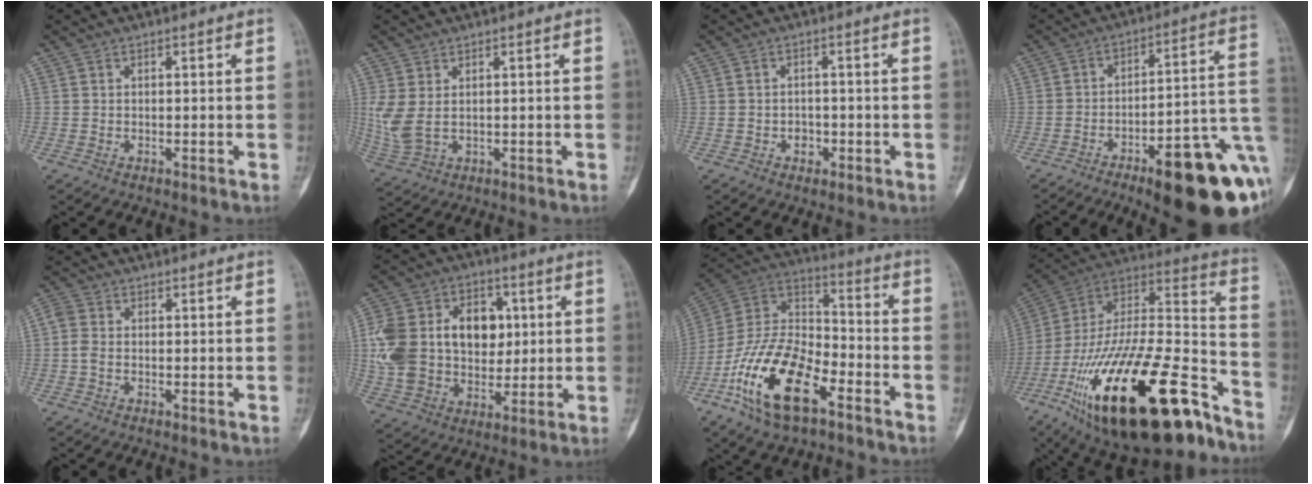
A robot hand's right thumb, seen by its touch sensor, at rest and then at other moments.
{"total": 5.8, "force": [1.0, 3.0, 4.8], "torque": [-0.125, 0.000, 0.034]}
{"total": 2.1, "force": [-0.9, 1.7, 0.9], "torque": [0.000, 0.006, -0.013]}
{"total": 23.2, "force": [-9.1, 6.8, 20.2], "torque": [-0.206, 0.047, -0.121]}
{"total": 2.3, "force": [-0.4, 1.5, 1.6], "torque": [-0.041, 0.007, -0.017]}
{"total": 20.9, "force": [2.2, 14.8, 14.5], "torque": [-0.261, 0.017, 0.048]}
{"total": 21.0, "force": [-10.5, 10.0, 15.2], "torque": [-0.280, 0.064, -0.196]}
{"total": 39.3, "force": [-20.4, 15.0, 30.0], "torque": [-0.510, 0.046, -0.335]}